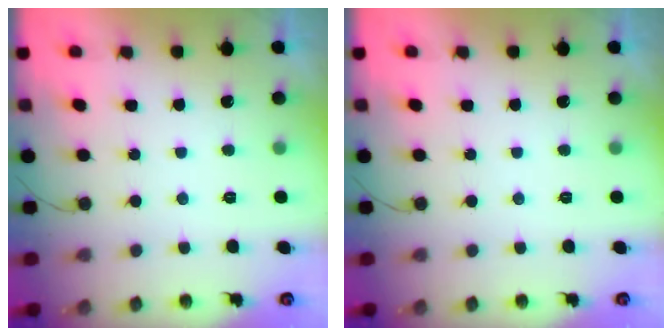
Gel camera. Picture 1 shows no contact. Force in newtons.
{"total": 0.0}